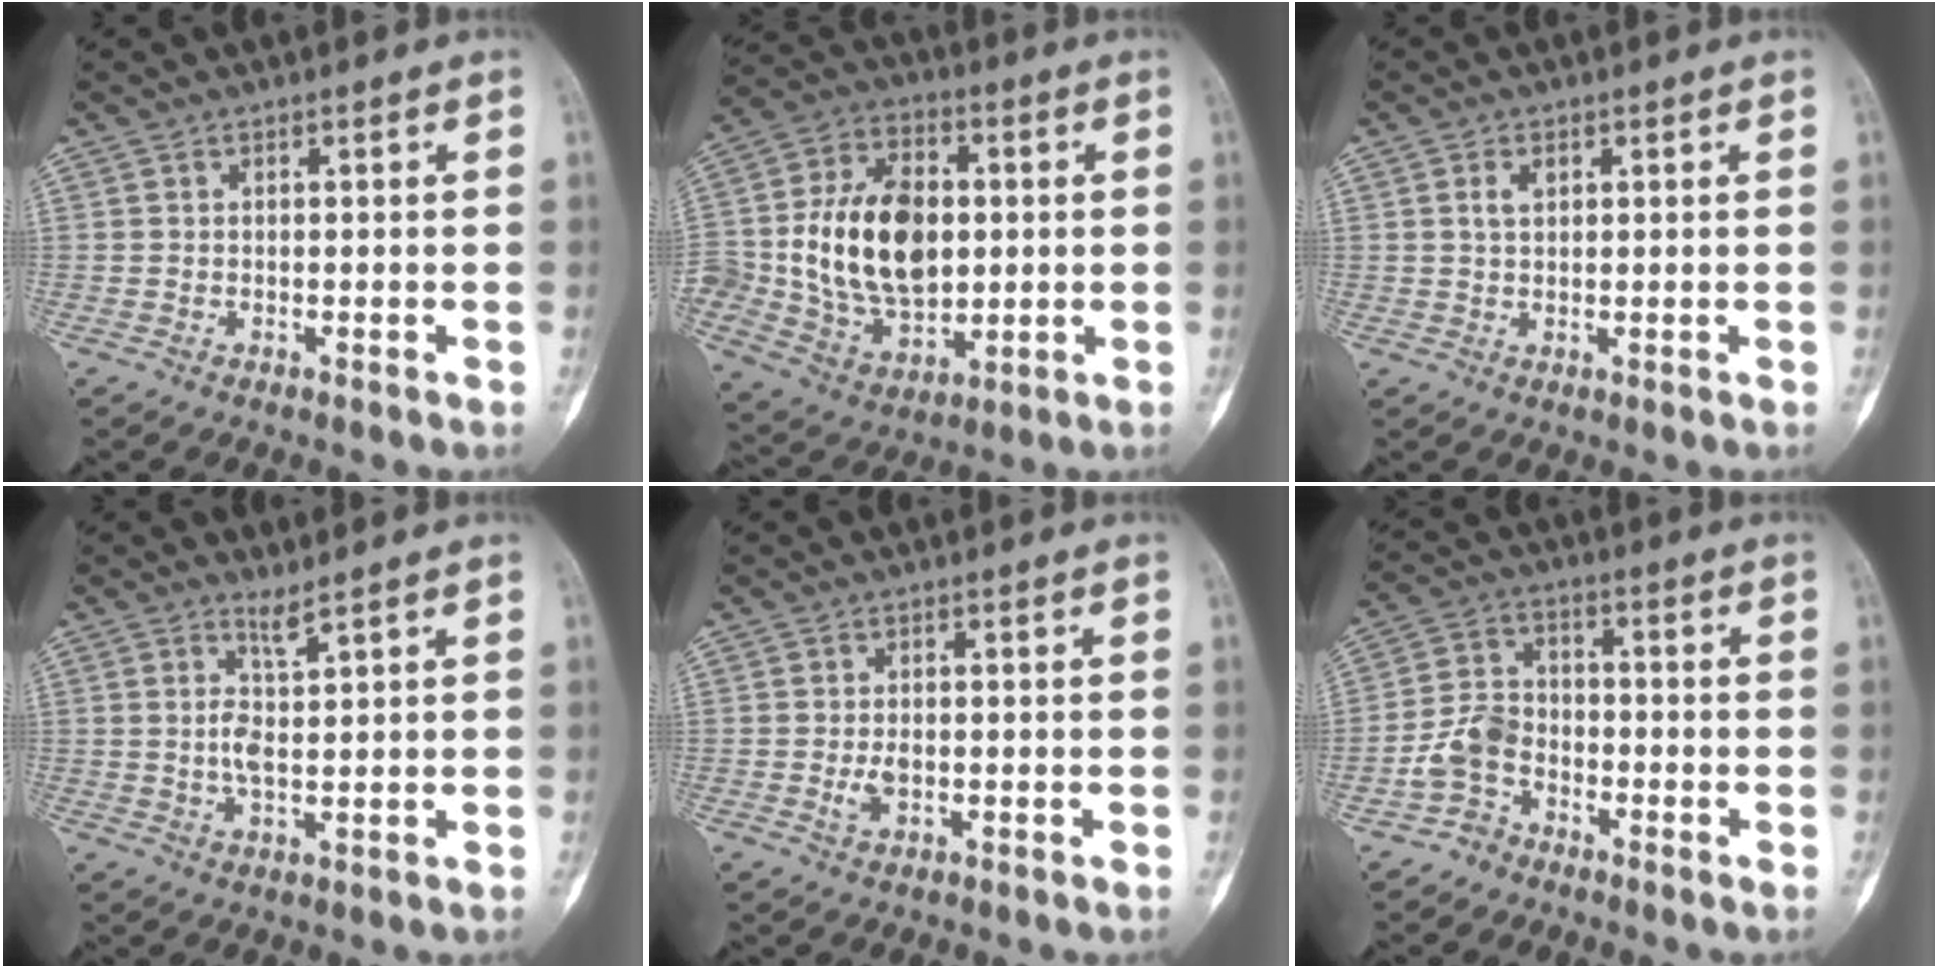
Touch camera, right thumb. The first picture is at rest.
{"total": 20.3, "force": [0.8, 14.0, 14.7], "torque": [-0.229, 0.006, 0.026]}
{"total": 2.6, "force": [0.9, 1.7, 1.8], "torque": [-0.024, 0.001, 0.018]}
{"total": 3.4, "force": [1.8, 0.5, 2.9], "torque": [-0.056, -0.019, 0.041]}
{"total": 2.6, "force": [-0.5, 1.6, 2.0], "torque": [-0.031, -0.001, -0.008]}
{"total": 7.0, "force": [-3.7, 5.2, 2.8], "torque": [-0.043, 0.030, -0.078]}